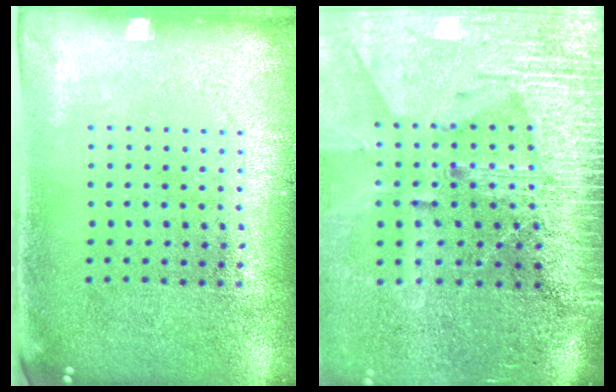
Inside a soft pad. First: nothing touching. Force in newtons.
{"total": 4.0, "press": 3.5, "slide": 2.0}